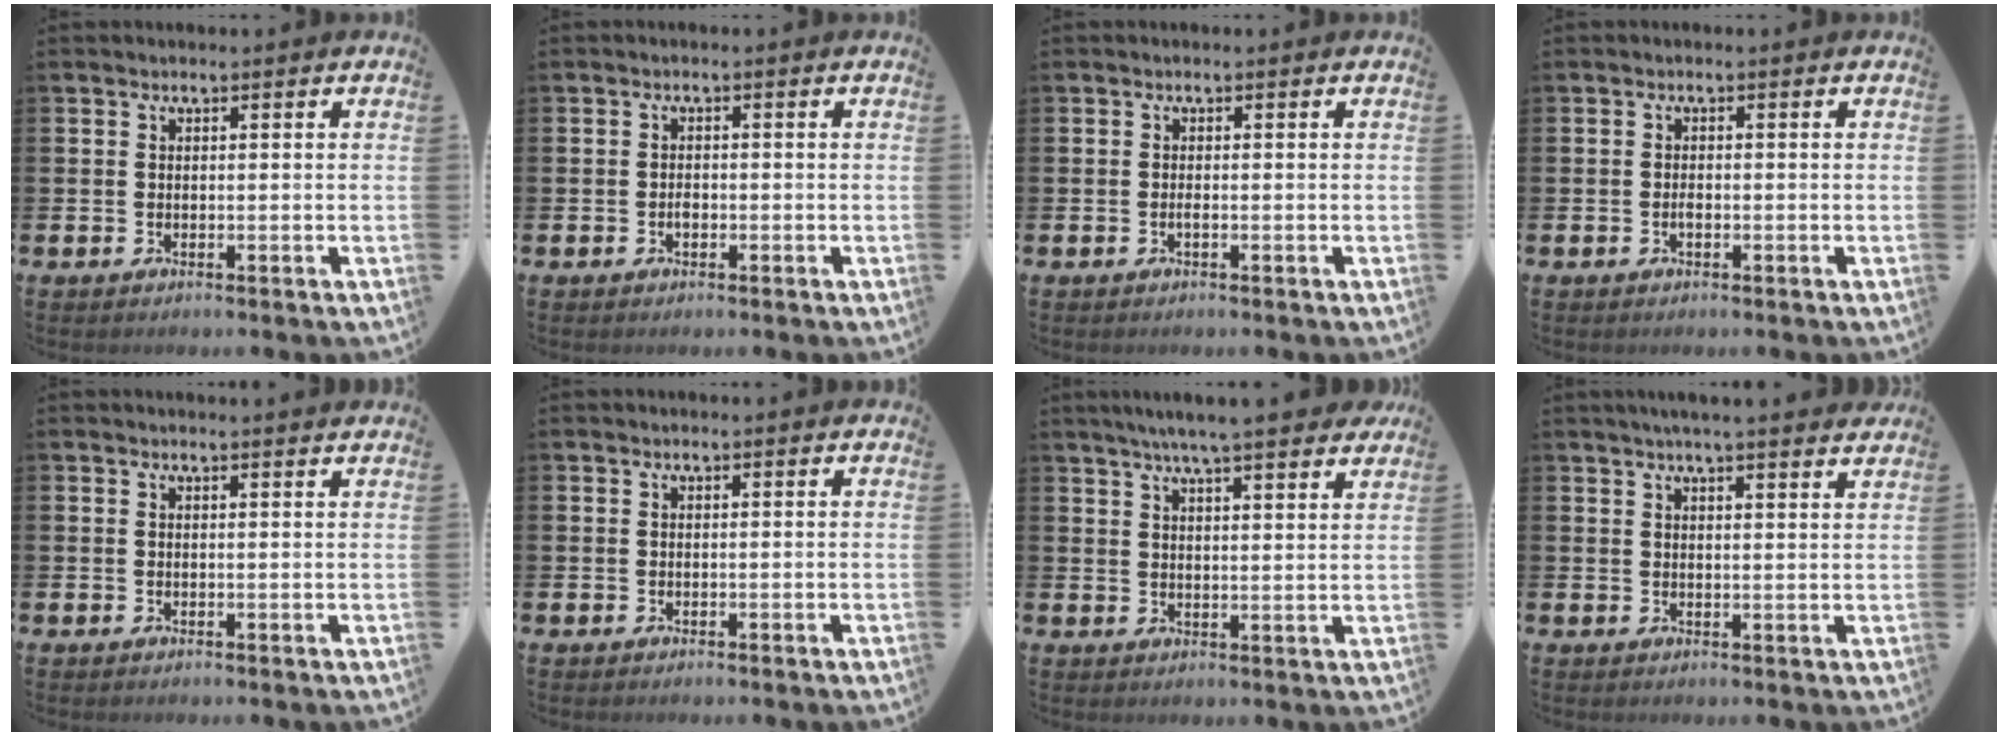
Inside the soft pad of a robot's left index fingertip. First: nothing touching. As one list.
[{"total": 1.0, "force": [-0.4, 0.7, 0.7], "torque": [-0.011, 0.000, -0.008]}, {"total": 0.5, "force": [-0.2, 0.0, 0.5], "torque": [-0.013, 0.000, -0.003]}, {"total": 0.8, "force": [-0.3, 0.4, 0.6], "torque": [-0.010, -0.003, -0.006]}, {"total": 0.8, "force": [0.8, -0.1, 0.1], "torque": [0.009, -0.006, 0.014]}, {"total": 0.0}, {"total": 6.1, "force": [5.8, -0.1, 2.2], "torque": [-0.050, -0.027, 0.101]}, {"total": 4.1, "force": [3.9, -0.4, 1.0], "torque": [-0.020, -0.018, 0.069]}]